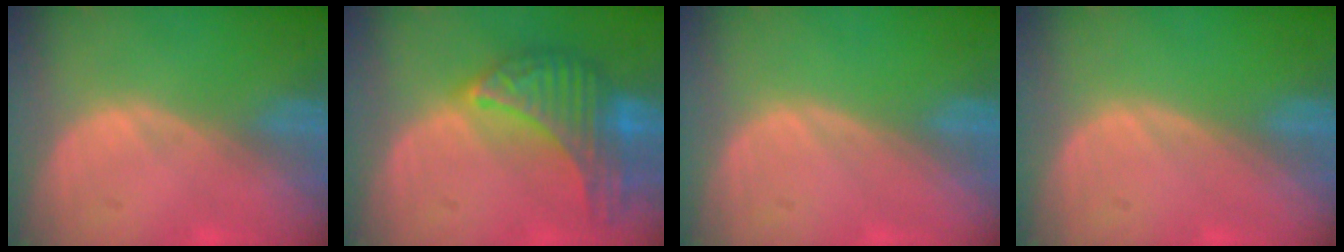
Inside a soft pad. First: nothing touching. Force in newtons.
{"total": 9.6, "press": 9.5, "slide": 0.6}
{"total": 0.0}
{"total": 0.0}